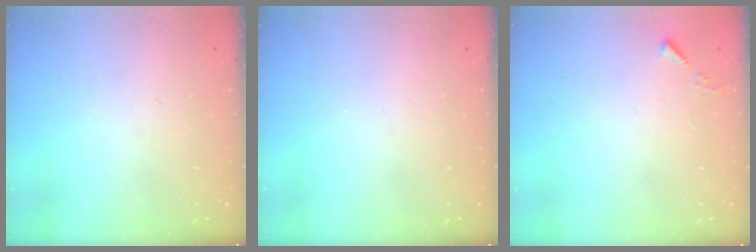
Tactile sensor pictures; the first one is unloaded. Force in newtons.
{"total": 0.0}
{"total": 4.0, "press": 3.9, "slide": 0.5}